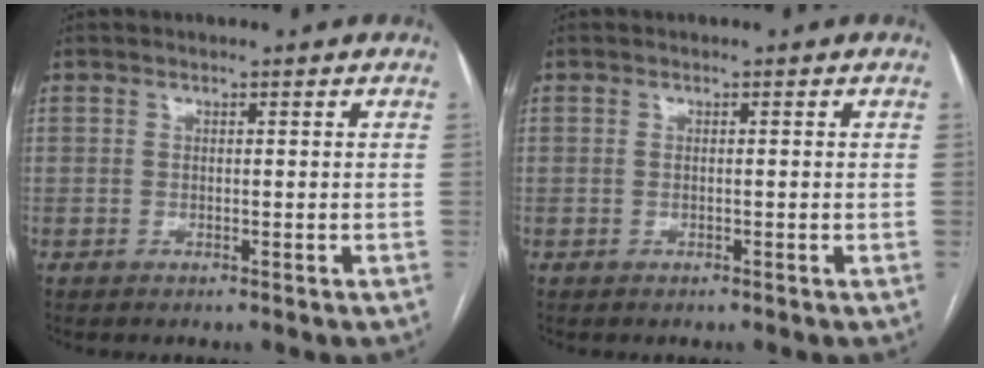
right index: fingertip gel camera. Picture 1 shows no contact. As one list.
[{"total": 0.0}]